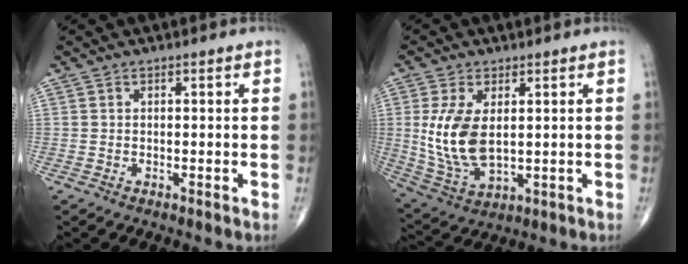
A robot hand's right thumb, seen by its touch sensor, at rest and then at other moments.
{"total": 11.6, "force": [1.4, 6.2, 9.7], "torque": [-0.196, -0.014, 0.042]}